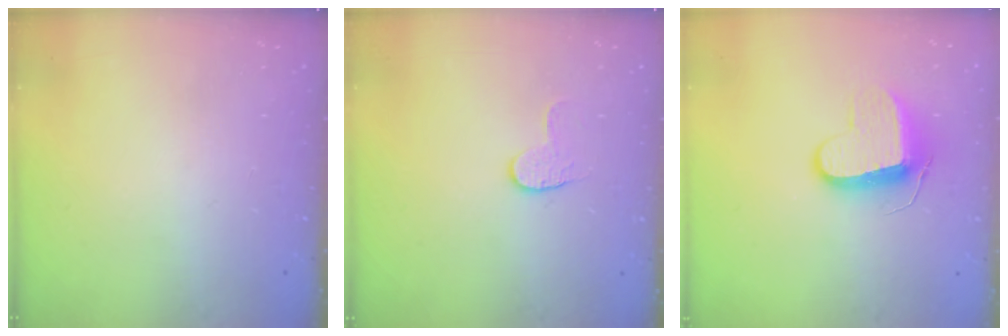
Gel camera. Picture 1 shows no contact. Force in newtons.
{"total": 3.6, "press": 3.6, "slide": 0.4}
{"total": 9.9, "press": 9.9, "slide": 0.2}